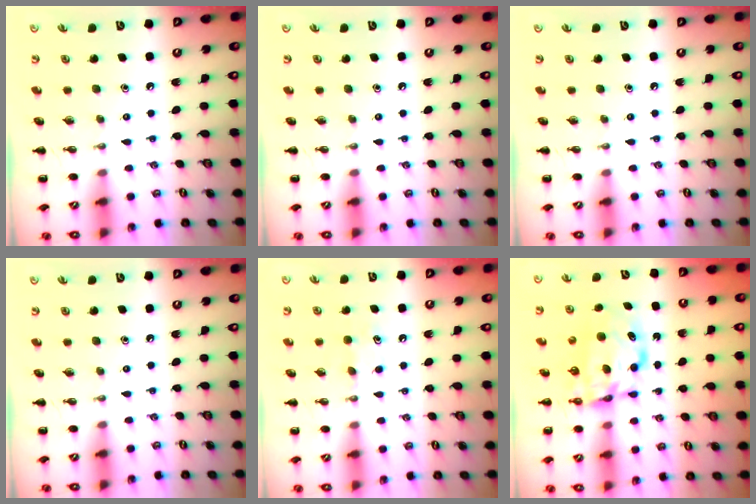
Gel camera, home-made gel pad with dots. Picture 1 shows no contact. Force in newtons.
{"total": 0.0}
{"total": 0.0}
{"total": 0.0}
{"total": 6.0, "press": 5.7, "slide": 1.8}
{"total": 7.0, "press": 6.9, "slide": 1.2}